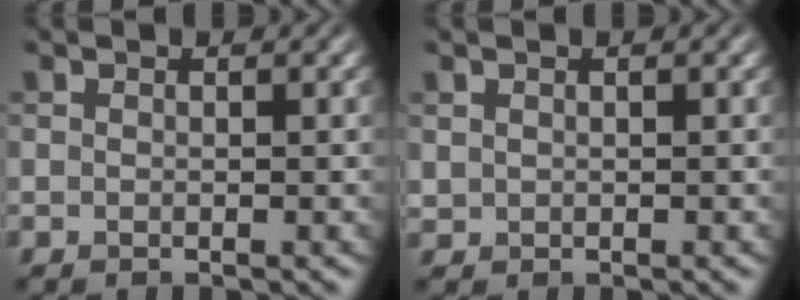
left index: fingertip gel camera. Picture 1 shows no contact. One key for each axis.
{"total": 0.6, "fx": 0.4, "fy": 0.4, "fz": 0.1, "tx": -0.002, "ty": -0.001, "tz": 0.011}